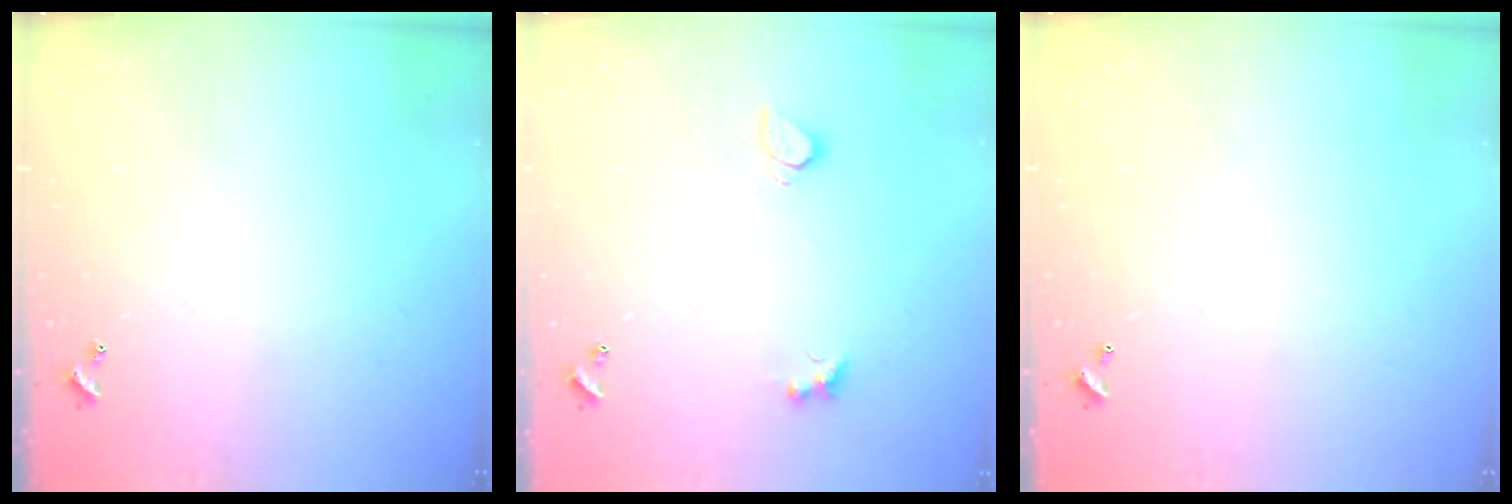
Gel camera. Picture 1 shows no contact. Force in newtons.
{"total": 3.0, "press": 2.7, "slide": 1.1}
{"total": 2.9, "press": 2.9, "slide": 0.1}